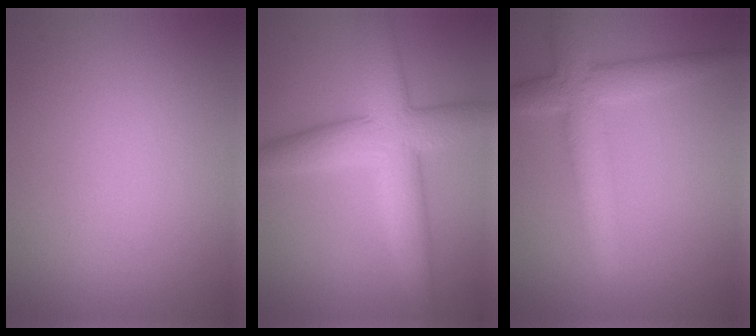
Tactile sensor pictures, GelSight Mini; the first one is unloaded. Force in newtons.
{"total": 7.2, "press": 7.2, "slide": 0.4}
{"total": 4.5, "press": 4.5, "slide": 0.1}